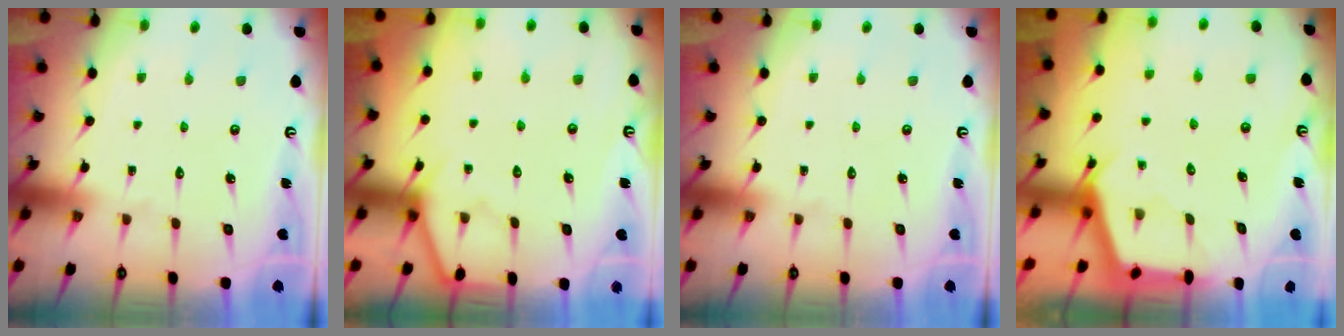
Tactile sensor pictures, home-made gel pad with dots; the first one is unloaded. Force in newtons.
{"total": 5.7, "press": 5.7, "slide": 0.5}
{"total": 0.0}
{"total": 2.6, "press": 2.6, "slide": 0.4}